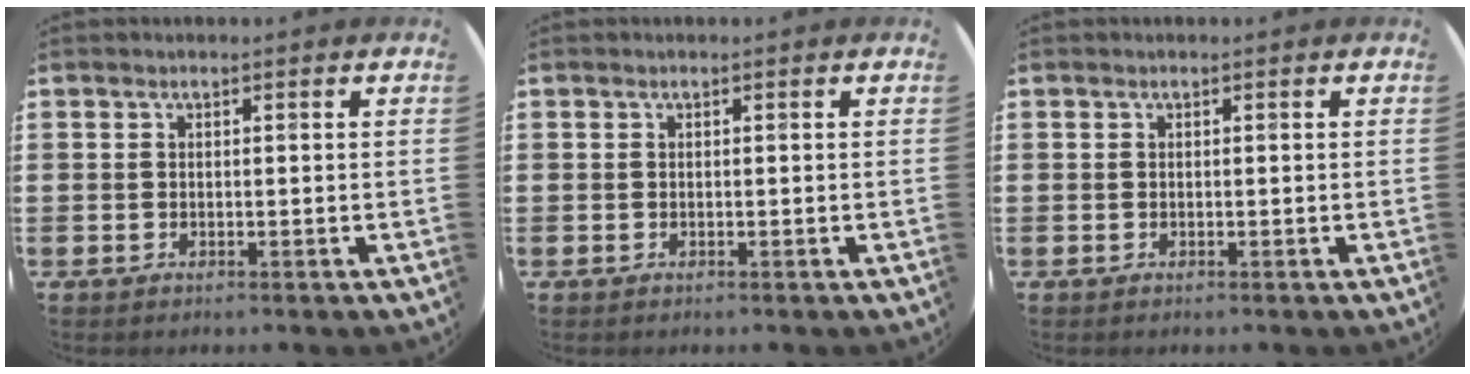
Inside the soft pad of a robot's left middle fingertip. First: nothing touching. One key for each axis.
{"total": 0.0}
{"total": 0.0}